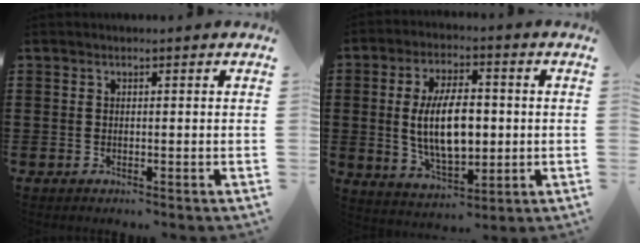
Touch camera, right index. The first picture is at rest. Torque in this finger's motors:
{"motor_torque": [2.14, 0.00, 0.66, 0.21]}